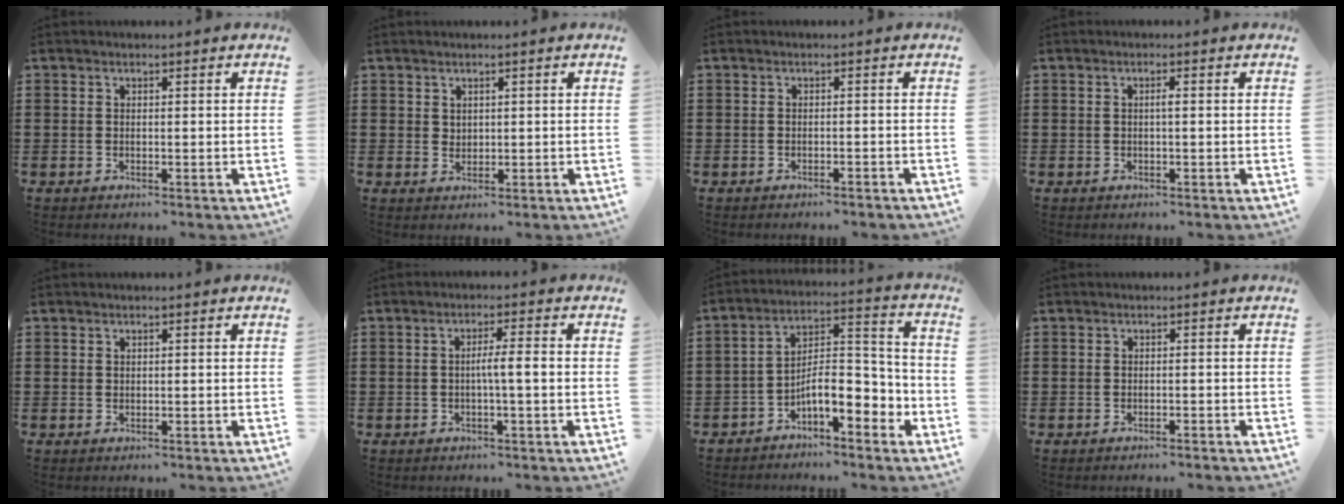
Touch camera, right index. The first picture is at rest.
{"total": 1.2, "force": [1.0, 0.7, 0.3], "torque": [-0.007, -0.001, 0.020]}
{"total": 1.0, "force": [-0.9, -0.2, 0.3], "torque": [-0.009, -0.003, -0.018]}
{"total": 1.0, "force": [-0.1, 0.0, 1.0], "torque": [-0.017, -0.002, -0.002]}
{"total": 0.0}
{"total": 3.0, "force": [-0.5, 0.0, 2.9], "torque": [-0.053, -0.004, -0.012]}
{"total": 8.3, "force": [-4.5, 3.0, 6.3], "torque": [-0.115, 0.003, -0.084]}
{"total": 1.0, "force": [-0.9, -0.2, 0.2], "torque": [-0.007, -0.003, -0.018]}